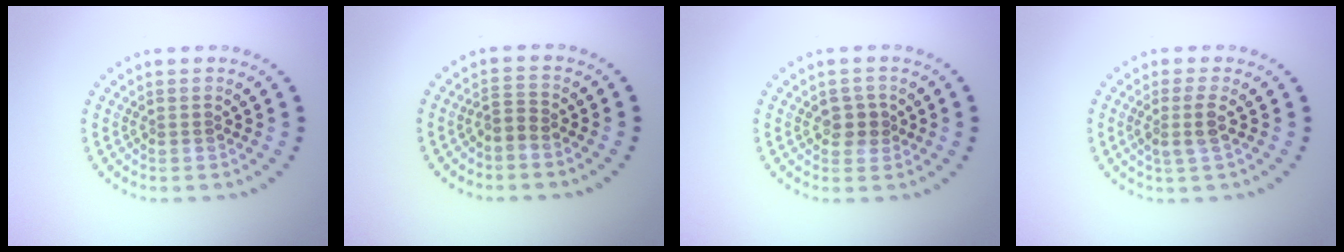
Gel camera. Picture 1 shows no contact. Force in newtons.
{"total": 1.5, "press": 1.2, "slide": 1.0}
{"total": 1.5, "press": 1.4, "slide": 0.6}
{"total": 1.9, "press": 1.6, "slide": 1.1}